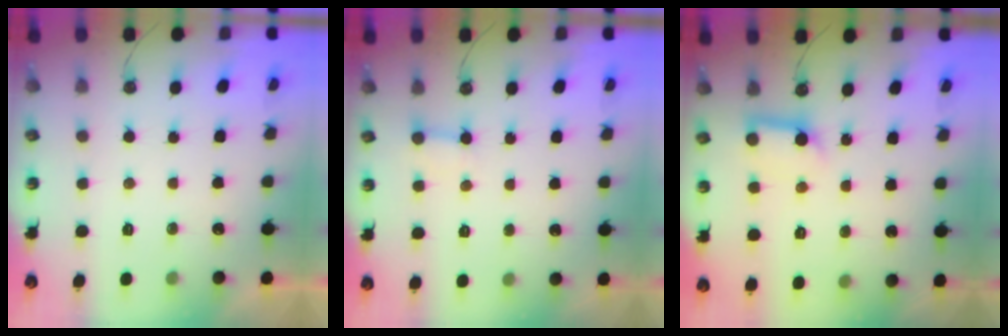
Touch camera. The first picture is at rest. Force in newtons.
{"total": 2.4, "press": 2.4, "slide": 0.2}
{"total": 9.0, "press": 8.9, "slide": 1.1}